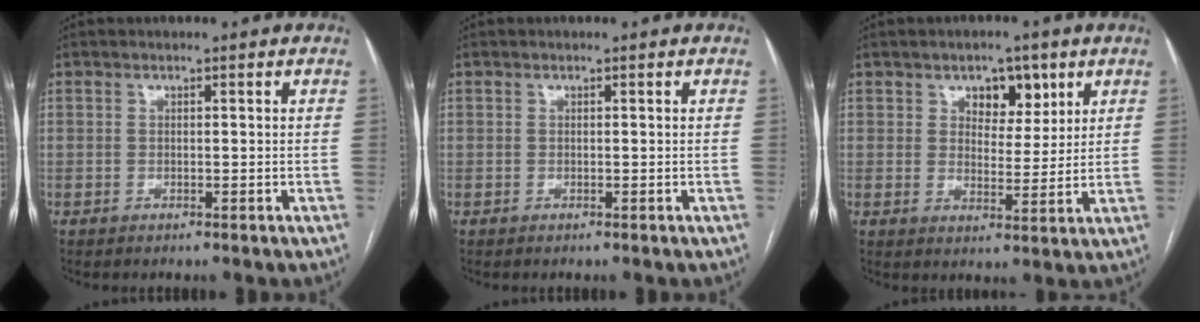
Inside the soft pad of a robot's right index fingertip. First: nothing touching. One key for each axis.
{"total": 0.0}
{"total": 5.8, "fx": 3.1, "fy": 3.6, "fz": 3.4, "tx": -0.039, "ty": 0.008, "tz": 0.048}